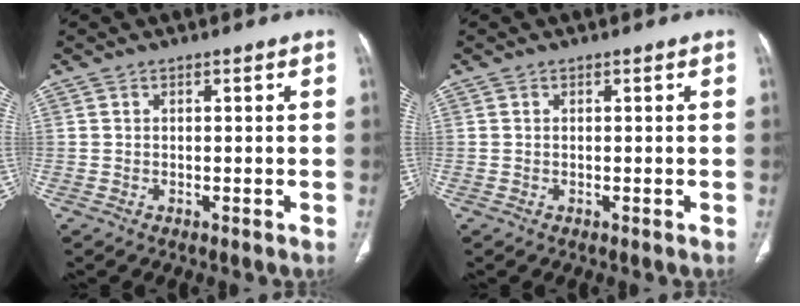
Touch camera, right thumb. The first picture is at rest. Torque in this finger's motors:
{"motor_torque": [-0.02, -0.10, -0.28, -0.07, -0.02]}